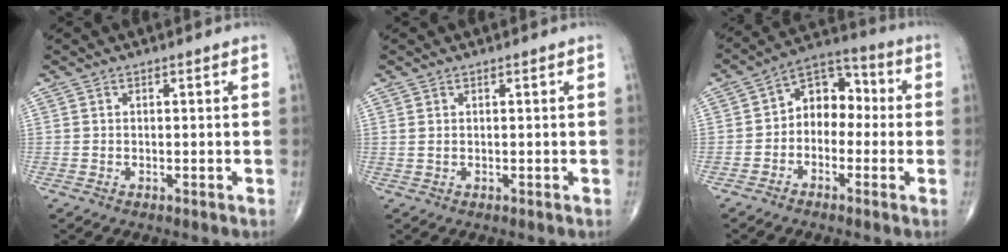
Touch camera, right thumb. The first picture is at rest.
{"total": 0.7, "force": [0.3, 0.2, 0.6], "torque": [-0.019, 0.006, 0.009]}
{"total": 9.0, "force": [-0.7, 6.6, 6.1], "torque": [-0.050, 0.042, -0.035]}